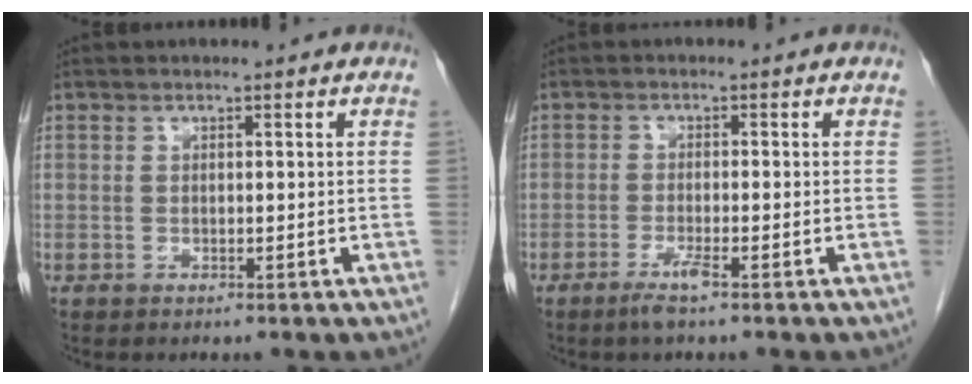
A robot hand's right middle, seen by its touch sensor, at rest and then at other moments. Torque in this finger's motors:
{"motor_torque": [0.62, -0.18, 0.00, 0.01]}